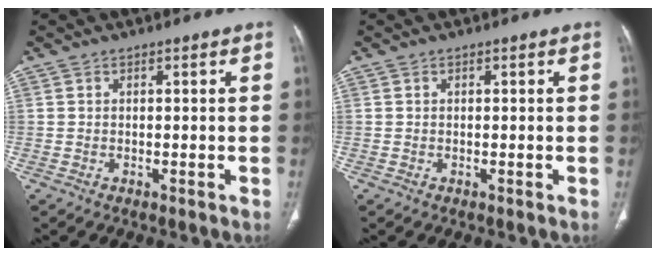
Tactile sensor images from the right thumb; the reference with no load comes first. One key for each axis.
{"total": 0.0}